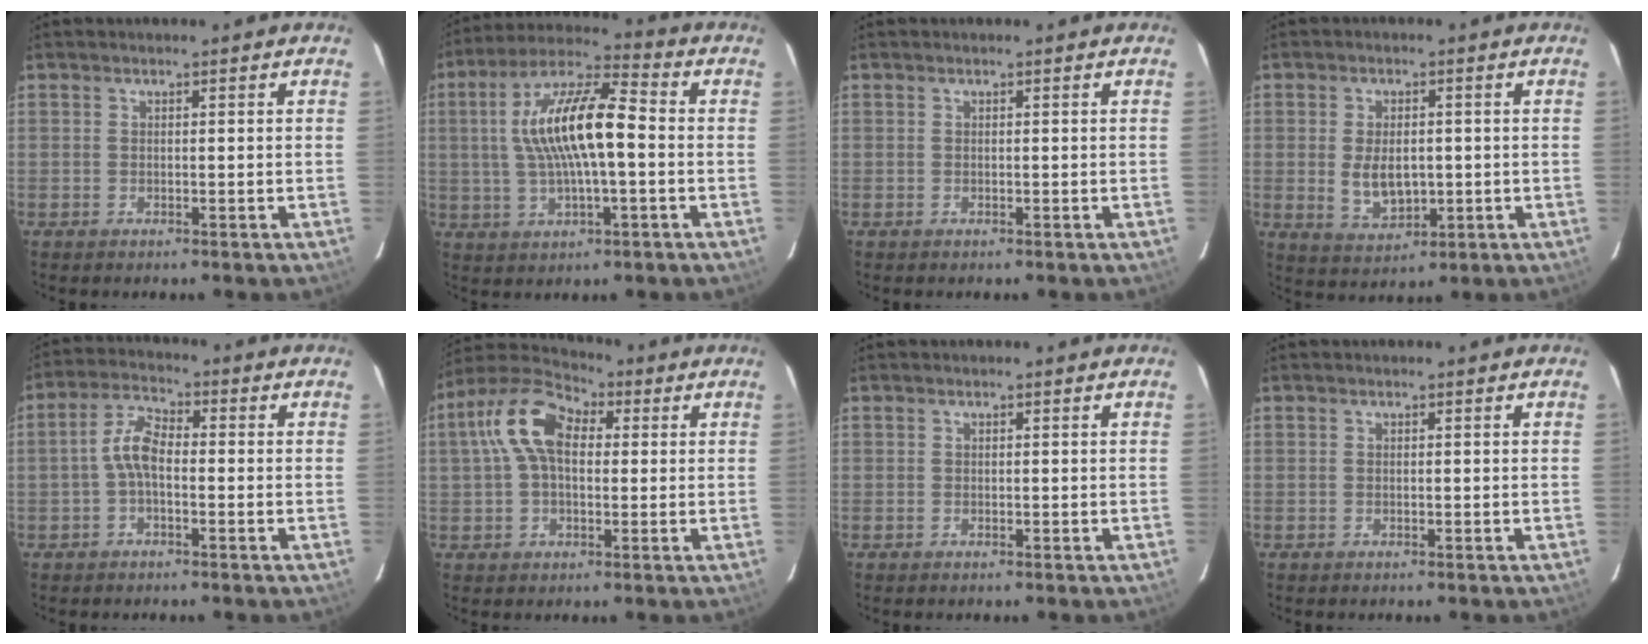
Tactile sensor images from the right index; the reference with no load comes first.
{"total": 15.1, "force": [0.4, 4.3, 14.5], "torque": [-0.271, 0.020, 0.002]}
{"total": 0.0}
{"total": 7.3, "force": [-0.5, 4.5, 5.7], "torque": [-0.111, -0.008, 0.002]}
{"total": 5.2, "force": [-1.2, 2.4, 4.4], "torque": [-0.097, 0.020, -0.026]}
{"total": 12.1, "force": [2.3, 7.2, 9.4], "torque": [-0.189, 0.035, 0.033]}
{"total": 0.0}
{"total": 0.0}